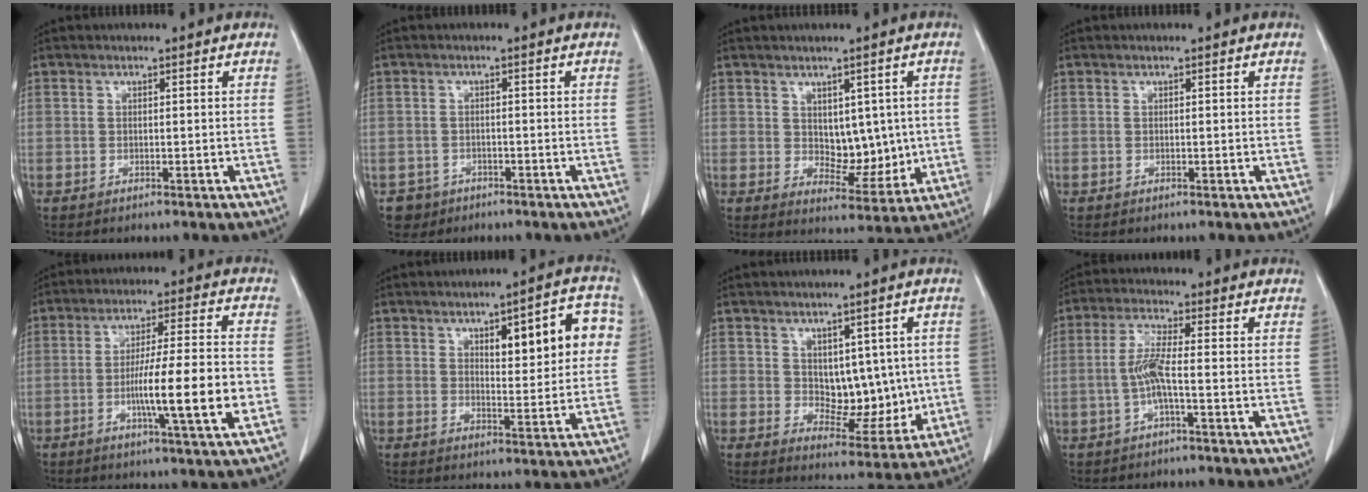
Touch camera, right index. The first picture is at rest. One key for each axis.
{"total": 3.1, "fx": -1.6, "fy": 2.6, "fz": -0.2, "tx": 0.001, "ty": 0.010, "tz": -0.026}
{"total": 7.0, "fx": 0.8, "fy": 4.2, "fz": 5.6, "tx": -0.070, "ty": -0.001, "tz": 0.029}
{"total": 0.0}
{"total": 12.6, "fx": -3.0, "fy": 0.1, "fz": 12.3, "tx": -0.201, "ty": -0.002, "tz": -0.053}
{"total": 11.2, "fx": 3.6, "fy": 3.3, "fz": 10.0, "tx": -0.124, "ty": 0.019, "tz": 0.049}
{"total": 8.3, "fx": 1.0, "fy": 5.0, "fz": 6.5, "tx": -0.076, "ty": 0.003, "tz": 0.033}
{"total": 4.9, "fx": -1.0, "fy": 0.1, "fz": 4.8, "tx": -0.105, "ty": 0.005, "tz": -0.022}